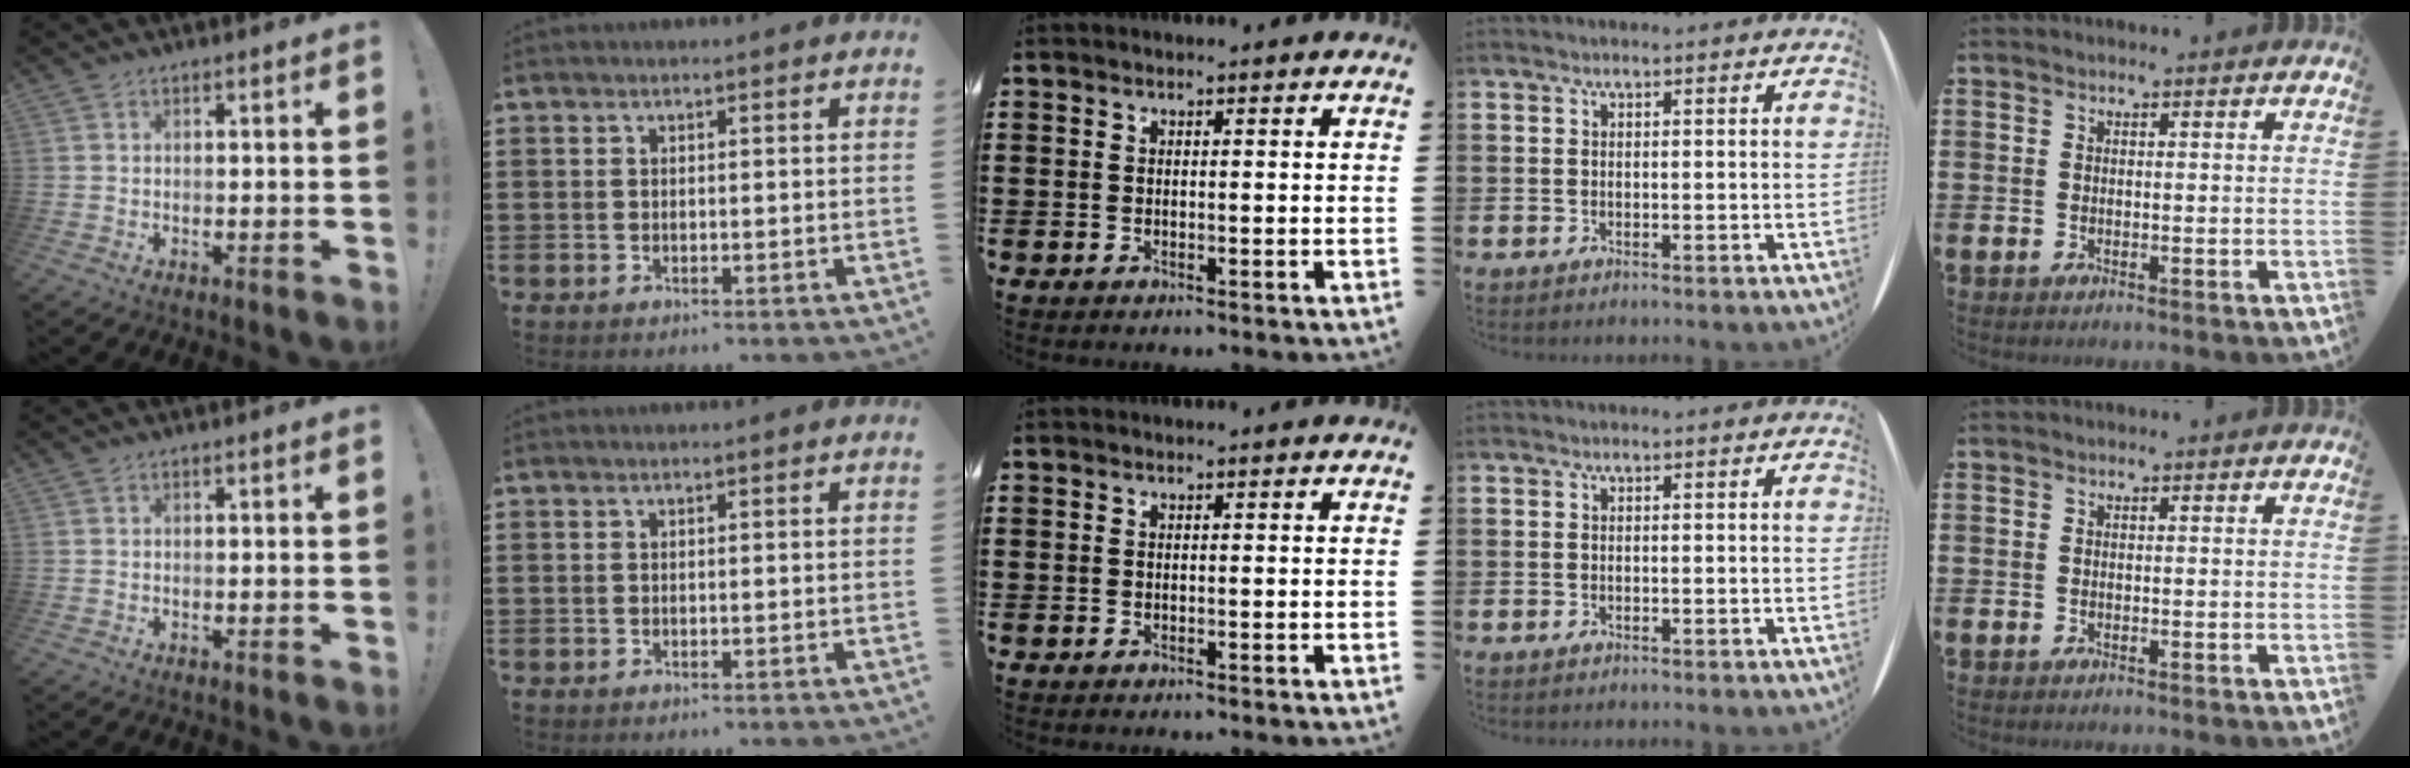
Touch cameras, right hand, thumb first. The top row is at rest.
{}